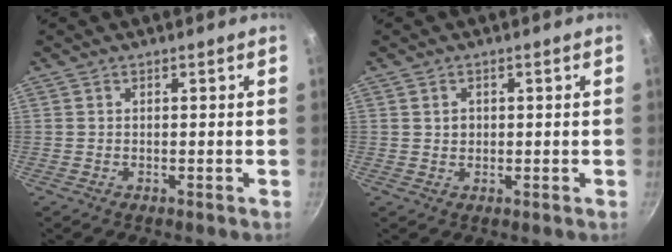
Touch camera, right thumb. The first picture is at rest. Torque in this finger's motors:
{"motor_torque": [-0.36, 0.22, -0.11, 0.36, 0.03]}